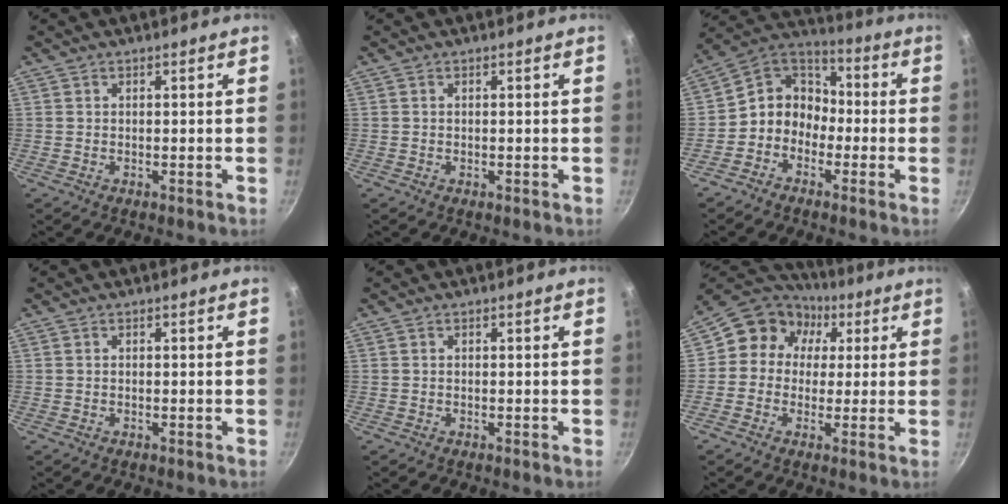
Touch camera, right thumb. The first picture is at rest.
{"total": 0.0}
{"total": 9.8, "force": [-2.5, 8.3, 4.6], "torque": [-0.036, 0.049, -0.074]}
{"total": 0.0}
{"total": 0.0}
{"total": 11.8, "force": [2.5, 10.4, 5.0], "torque": [-0.056, 0.020, 0.015]}